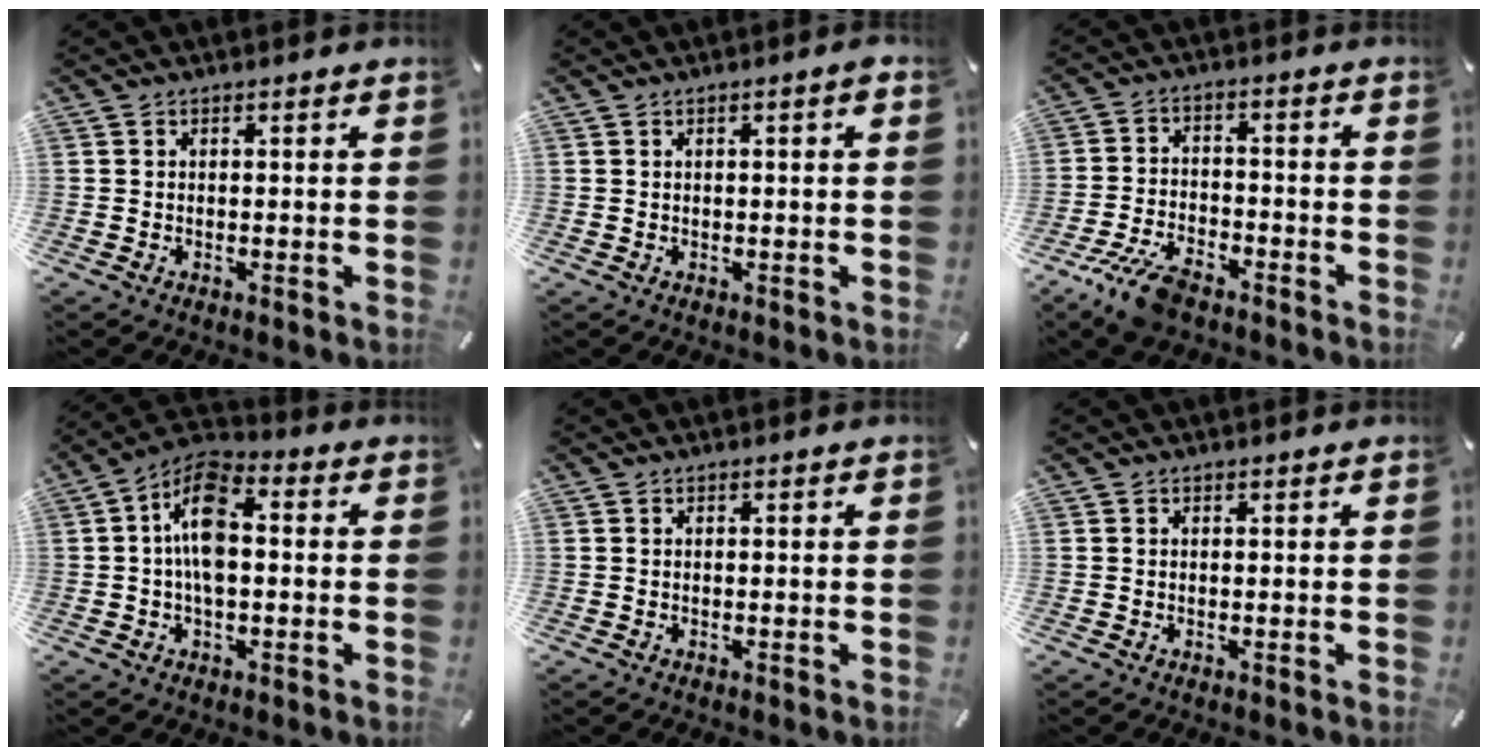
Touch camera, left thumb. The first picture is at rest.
{"total": 1.8, "force": [0.2, 0.3, 1.8], "torque": [-0.031, 0.001, 0.002]}
{"total": 9.3, "force": [-6.6, 3.7, 5.4], "torque": [-0.115, 0.027, -0.124]}
{"total": 10.7, "force": [-0.1, 5.7, 9.0], "torque": [-0.170, 0.012, 0.000]}
{"total": 0.0}
{"total": 0.0}